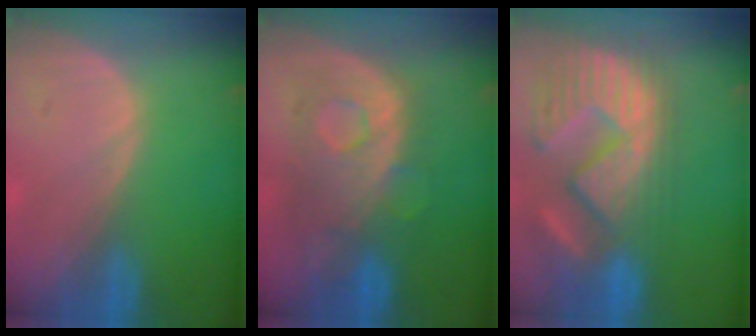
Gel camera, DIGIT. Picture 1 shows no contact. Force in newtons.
{"total": 9.6, "press": 8.9, "slide": 3.6}
{"total": 14.2, "press": 12.1, "slide": 7.5}